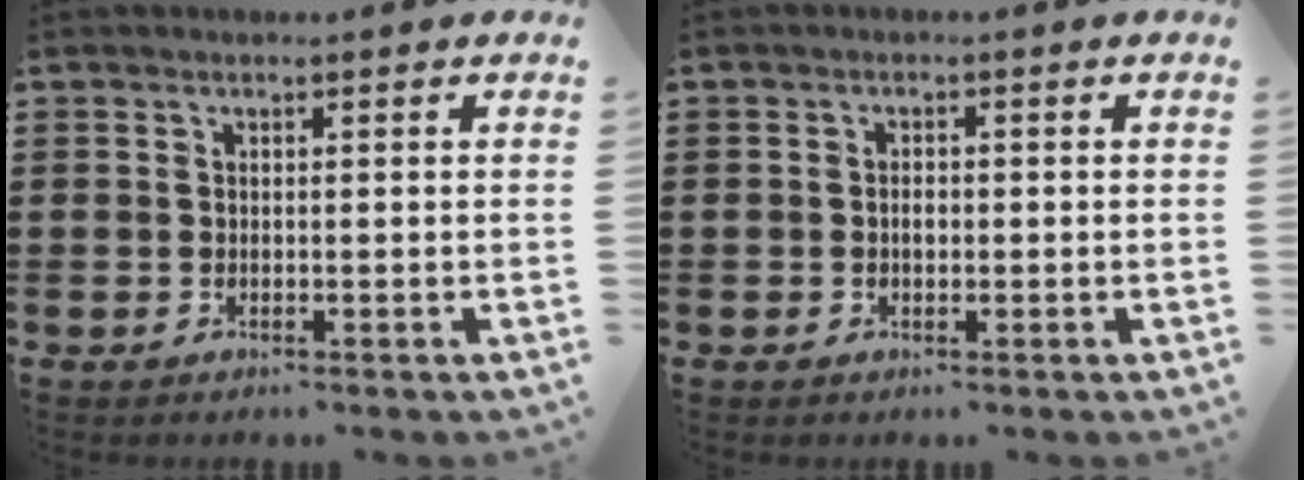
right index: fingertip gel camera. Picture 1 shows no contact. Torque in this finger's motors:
{"motor_torque": [2.14, 0.00, 0.03, 0.01]}